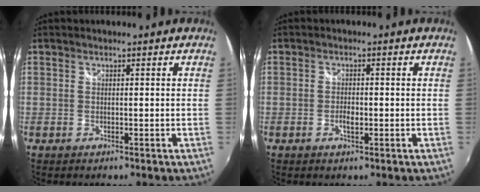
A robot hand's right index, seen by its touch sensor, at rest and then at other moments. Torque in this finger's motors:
{"motor_torque": [0.02, -0.01, 0.05, 0.01]}